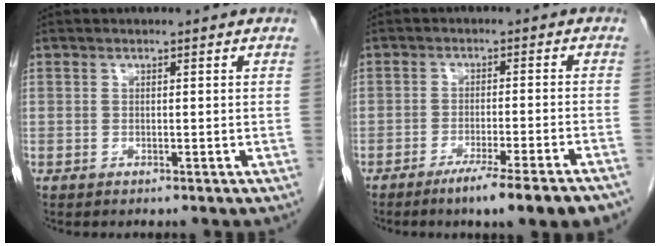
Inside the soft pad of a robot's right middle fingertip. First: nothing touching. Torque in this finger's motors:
{"motor_torque": [1.25, -0.89, 0.56, 0.11]}